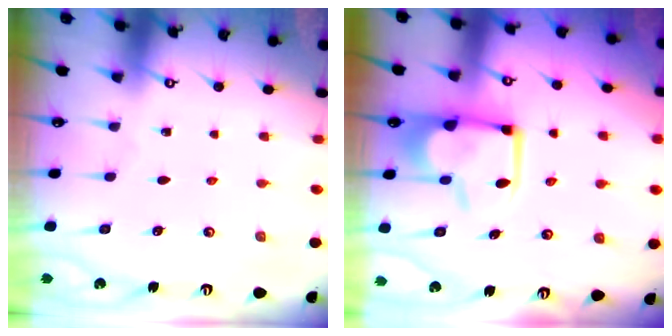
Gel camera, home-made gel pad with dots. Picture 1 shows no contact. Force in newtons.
{"total": 12.2, "press": 12.1, "slide": 1.3}